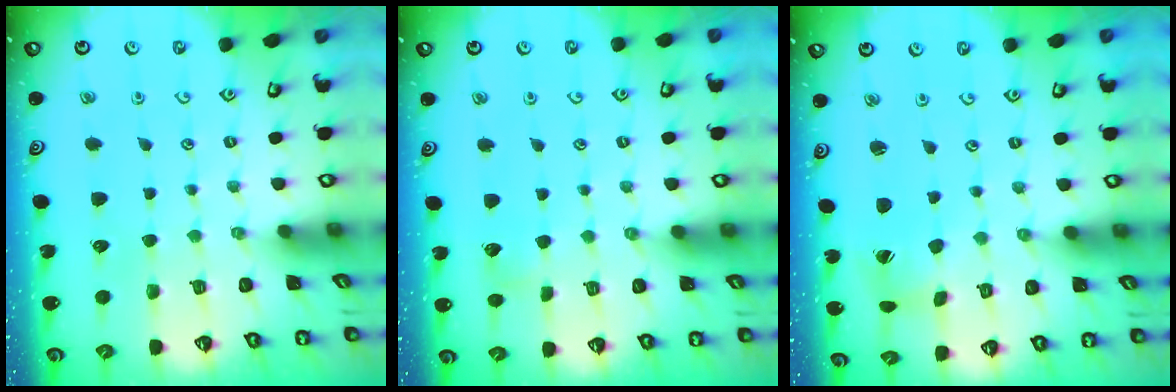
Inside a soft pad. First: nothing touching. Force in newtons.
{"total": 3.3, "press": 3.3, "slide": 0.5}
{"total": 3.7, "press": 3.7, "slide": 0.5}